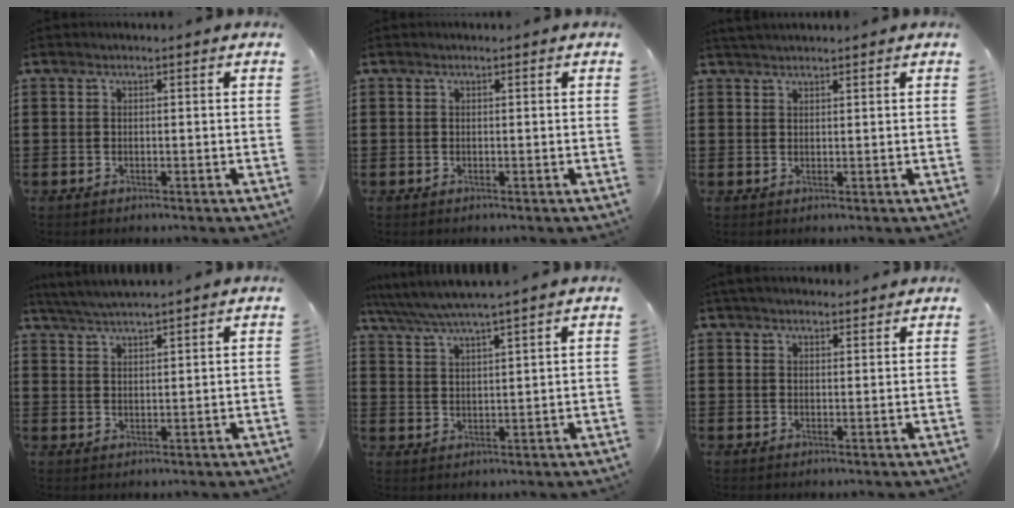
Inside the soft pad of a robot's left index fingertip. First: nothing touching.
{"total": 0.0}
{"total": 1.4, "force": [1.4, 0.2, 0.2], "torque": [-0.007, 0.001, 0.027]}
{"total": 3.5, "force": [3.4, -0.5, 0.7], "torque": [-0.025, -0.010, 0.062]}
{"total": 4.6, "force": [4.1, -0.4, 2.0], "torque": [-0.051, -0.020, 0.070]}
{"total": 2.5, "force": [2.3, 0.6, 0.6], "torque": [-0.017, 0.002, 0.045]}